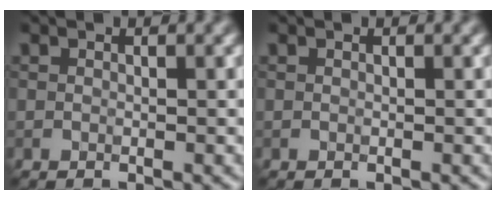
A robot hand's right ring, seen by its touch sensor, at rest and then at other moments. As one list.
[{"total": 0.0}]